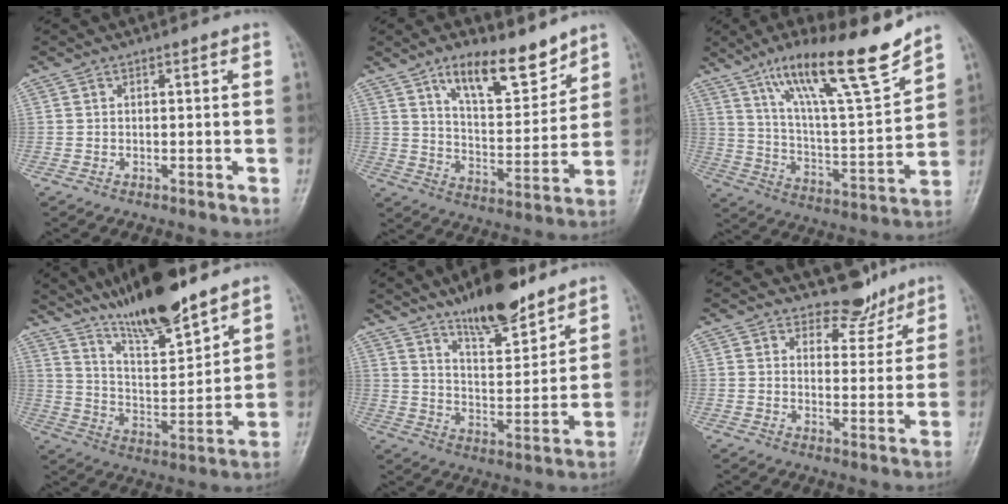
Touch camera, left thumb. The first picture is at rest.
{"total": 13.1, "force": [9.1, 4.9, 8.0], "torque": [-0.100, -0.068, 0.161]}
{"total": 20.0, "force": [14.0, 2.9, 14.0], "torque": [-0.206, -0.069, 0.240]}
{"total": 16.2, "force": [12.9, 3.2, 9.2], "torque": [-0.138, -0.072, 0.232]}
{"total": 13.0, "force": [10.0, 3.8, 7.5], "torque": [-0.098, -0.070, 0.170]}
{"total": 5.4, "force": [4.7, 2.7, 0.3], "torque": [0.022, -0.040, 0.069]}